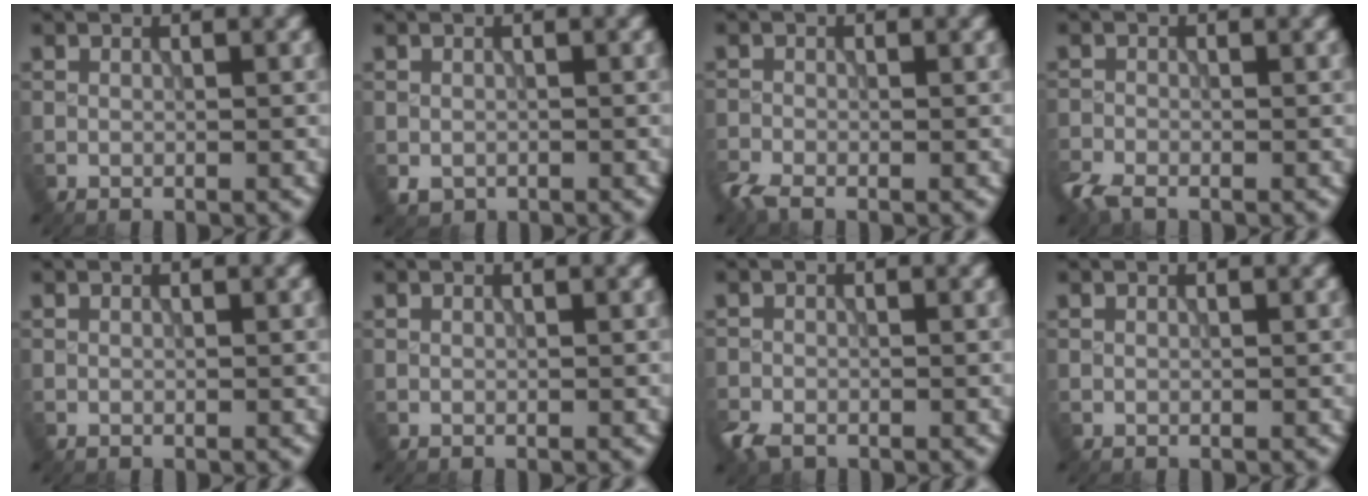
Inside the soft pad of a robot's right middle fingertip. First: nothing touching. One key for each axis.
{"total": 1.0, "fx": -0.4, "fy": 0.8, "fz": 0.4, "tx": -0.006, "ty": -0.007, "tz": -0.008}
{"total": 2.2, "fx": -1.8, "fy": 0.7, "fz": 1.1, "tx": -0.027, "ty": -0.010, "tz": -0.047}
{"total": 2.6, "fx": -2.1, "fy": 0.9, "fz": 1.2, "tx": -0.029, "ty": -0.010, "tz": -0.053}
{"total": 0.0}
{"total": 0.0}
{"total": 2.4, "fx": -1.8, "fy": 1.2, "fz": 1.0, "tx": -0.026, "ty": -0.008, "tz": -0.044}
{"total": 0.0}